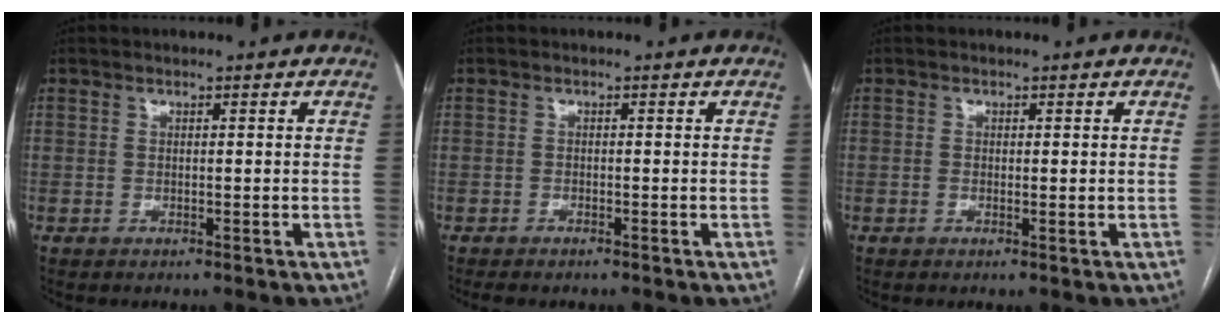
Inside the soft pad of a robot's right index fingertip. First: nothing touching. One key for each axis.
{"total": 2.1, "fx": -1.8, "fy": 0.5, "fz": 0.9, "tx": -0.014, "ty": -0.005, "tz": -0.023}
{"total": 0.8, "fx": -0.1, "fy": 0.3, "fz": 0.7, "tx": -0.014, "ty": -0.002, "tz": 0.000}